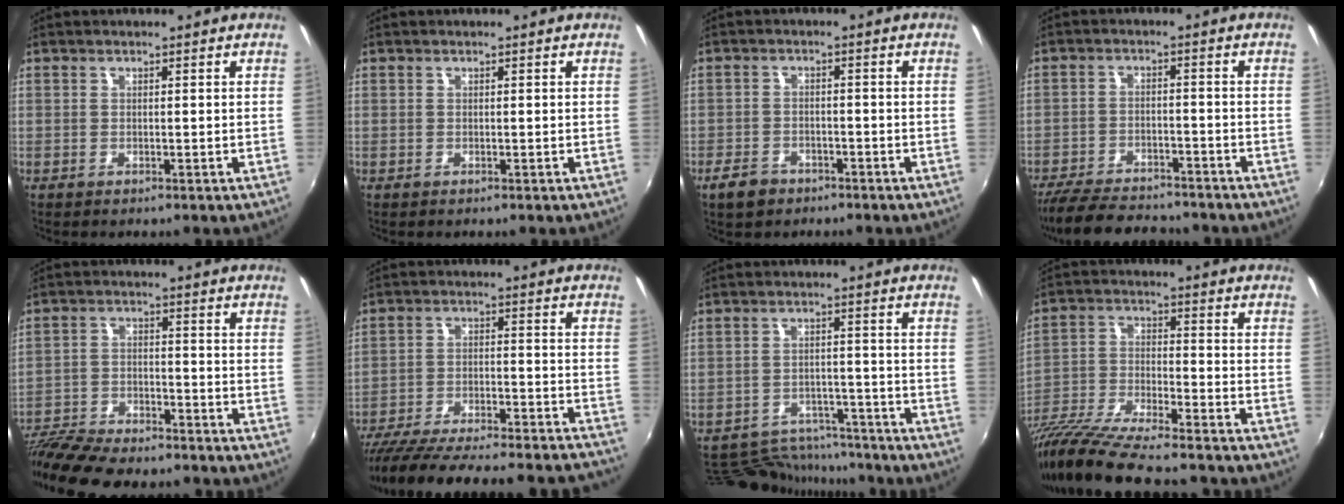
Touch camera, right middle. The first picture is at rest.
{"total": 0.0}
{"total": 4.7, "force": [-3.3, 2.8, 1.7], "torque": [-0.054, 0.003, -0.054]}
{"total": 14.3, "force": [-12.3, 4.5, 5.7], "torque": [-0.141, -0.009, -0.191]}
{"total": 16.4, "force": [-14.2, 3.7, 7.2], "torque": [-0.160, -0.025, -0.241]}
{"total": 31.7, "force": [-28.5, 4.4, 13.2], "torque": [-0.230, -0.047, -0.396]}
{"total": 12.5, "force": [-11.4, 4.6, 2.4], "torque": [-0.067, 0.024, -0.157]}
{"total": 18.3, "force": [-15.4, 2.3, 9.6], "torque": [-0.189, -0.043, -0.266]}